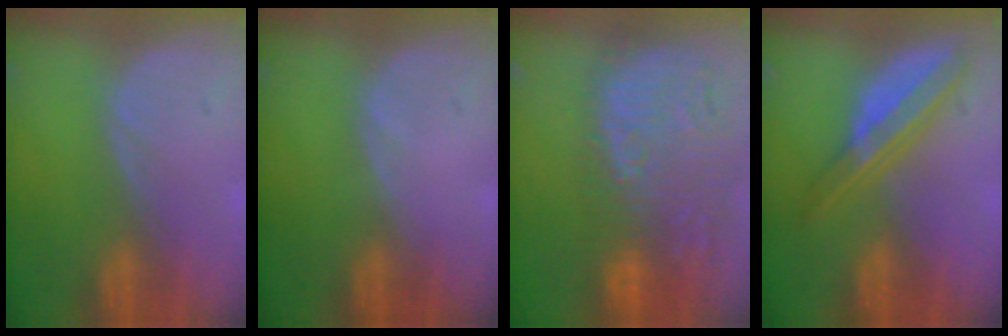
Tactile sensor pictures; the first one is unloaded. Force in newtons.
{"total": 0.0}
{"total": 14.1, "press": 12.3, "slide": 6.9}
{"total": 6.8, "press": 5.8, "slide": 3.6}